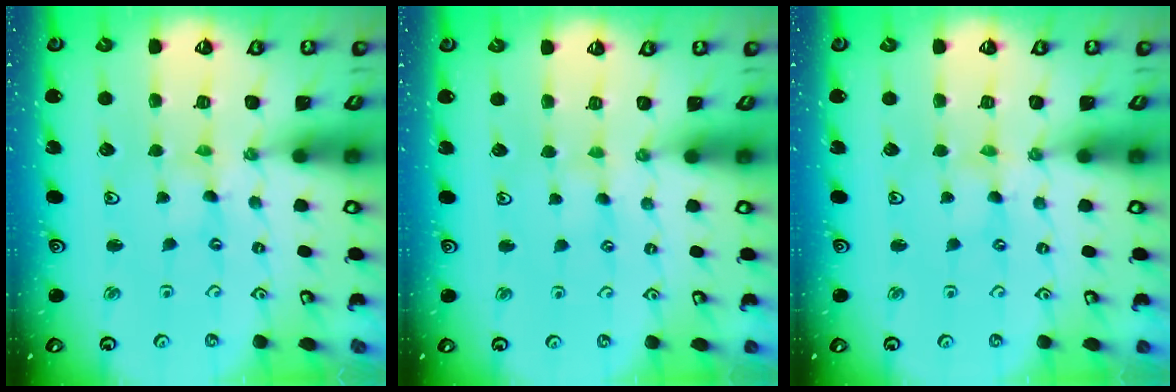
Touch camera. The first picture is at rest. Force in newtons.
{"total": 2.5, "press": 2.5, "slide": 0.4}
{"total": 0.8, "press": 0.8, "slide": 0.2}